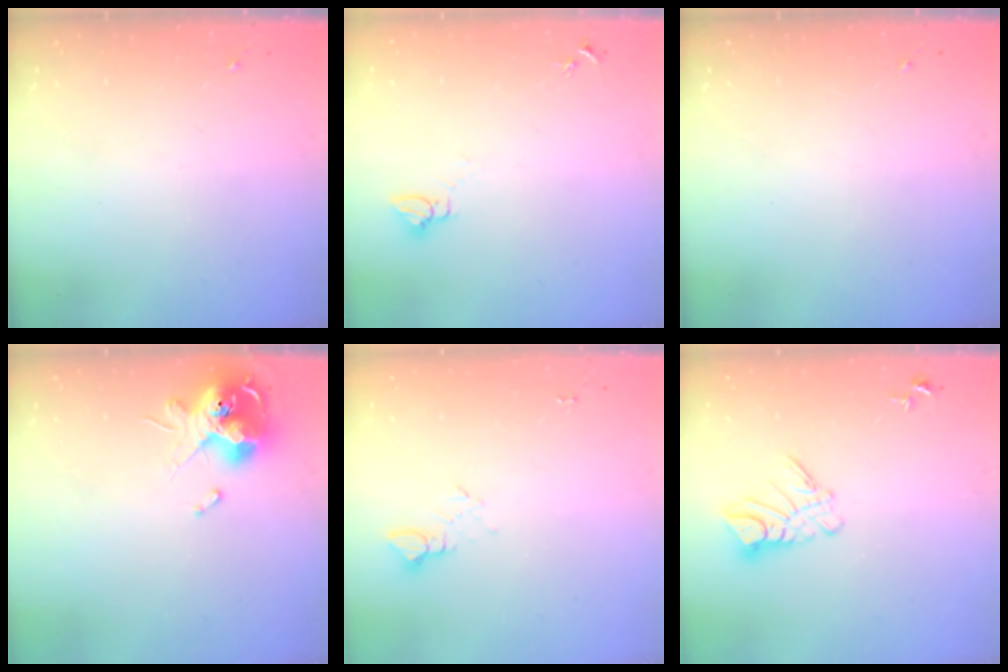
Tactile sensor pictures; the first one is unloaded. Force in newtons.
{"total": 3.2, "press": 3.2, "slide": 0.1}
{"total": 0.0}
{"total": 13.9, "press": 13.8, "slide": 1.9}
{"total": 4.2, "press": 4.2, "slide": 0.4}
{"total": 9.2, "press": 9.2, "slide": 0.9}